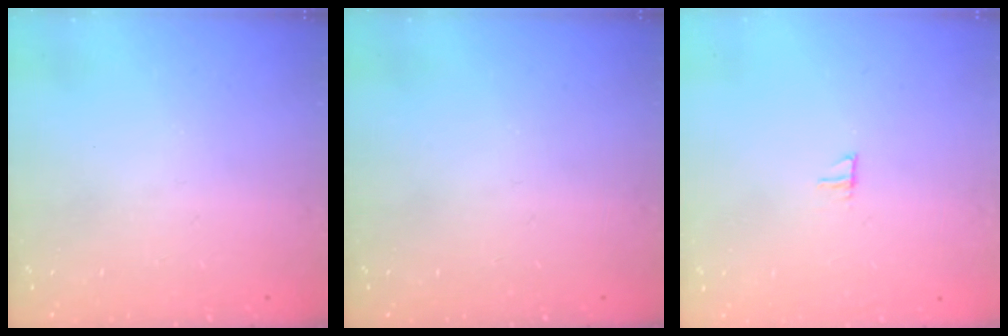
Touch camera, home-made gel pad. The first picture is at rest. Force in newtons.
{"total": 0.0}
{"total": 3.7, "press": 3.7, "slide": 0.3}